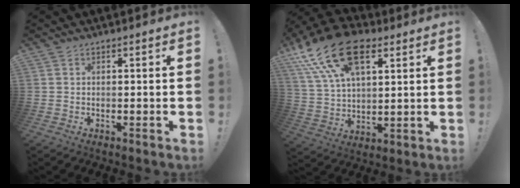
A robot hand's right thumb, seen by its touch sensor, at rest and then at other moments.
{"total": 22.1, "force": [11.3, 12.9, 14.0], "torque": [-0.261, -0.054, 0.203]}